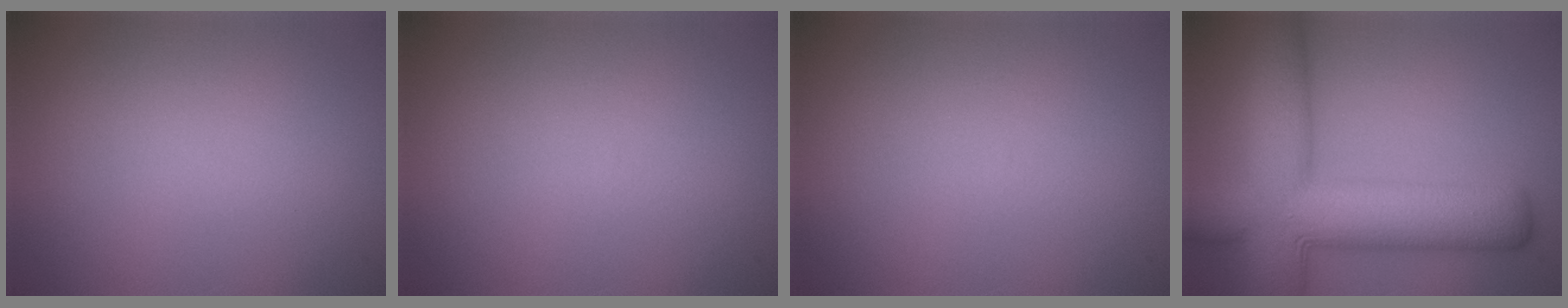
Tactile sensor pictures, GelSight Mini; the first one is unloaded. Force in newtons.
{"total": 0.0}
{"total": 0.0}
{"total": 11.9, "press": 11.9, "slide": 0.3}